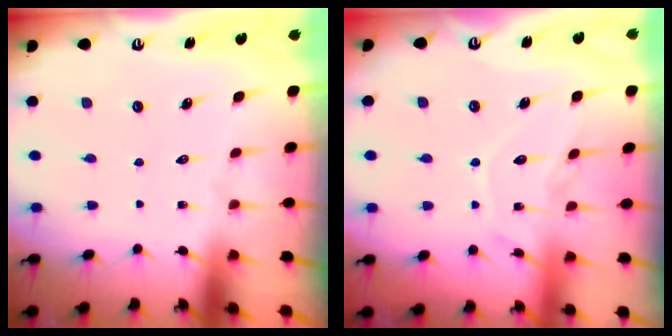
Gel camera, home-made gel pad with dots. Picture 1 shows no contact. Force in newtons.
{"total": 9.0, "press": 9.0, "slide": 0.1}